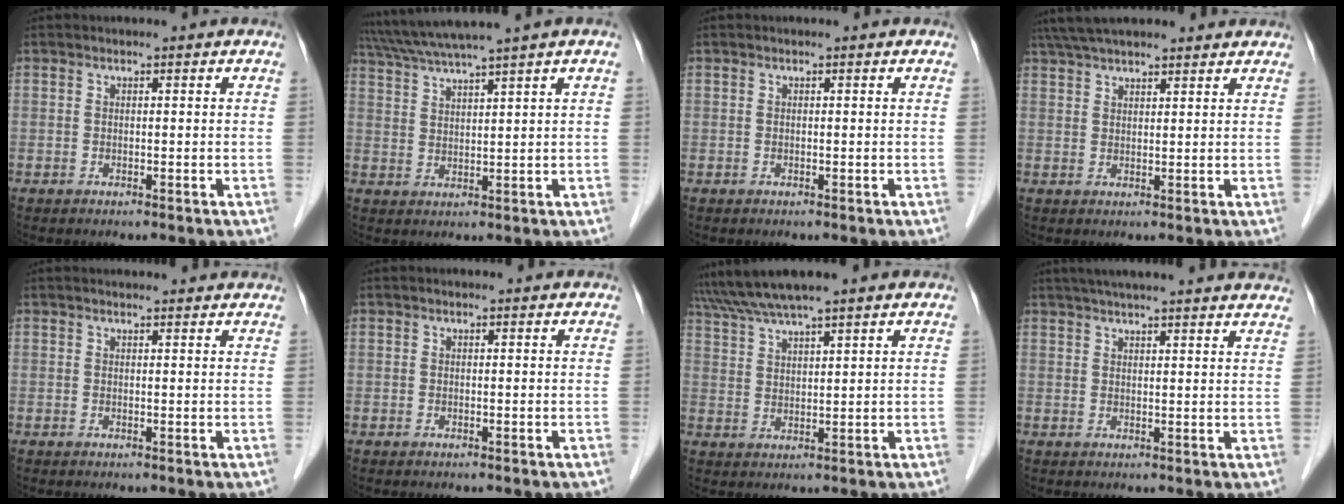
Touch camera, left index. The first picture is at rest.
{"total": 8.4, "force": [6.8, -1.8, 4.5], "torque": [-0.078, 0.019, 0.119]}
{"total": 0.0}
{"total": 13.0, "force": [11.3, 2.6, 5.8], "torque": [-0.099, 0.052, 0.171]}
{"total": 7.0, "force": [6.6, 1.0, 2.0], "torque": [-0.019, 0.020, 0.066]}
{"total": 1.4, "force": [1.4, 0.2, 0.4], "torque": [-0.010, 0.009, 0.013]}
{"total": 9.6, "force": [8.4, -0.3, 4.7], "torque": [-0.087, 0.041, 0.135]}
{"total": 21.5, "force": [19.2, 1.3, 9.5], "torque": [-0.146, 0.020, 0.240]}